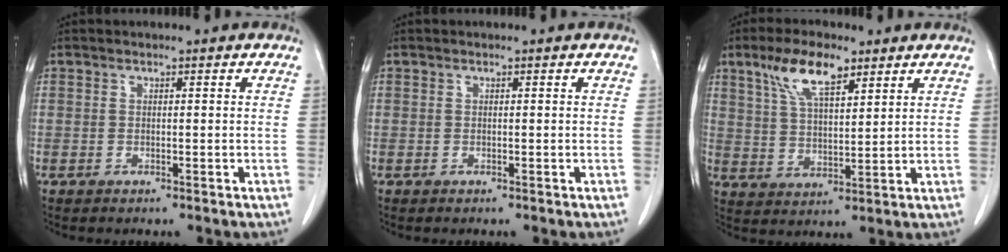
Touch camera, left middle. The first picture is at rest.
{"total": 0.0}
{"total": 8.8, "force": [5.4, 2.7, 6.4], "torque": [-0.130, 0.013, 0.106]}